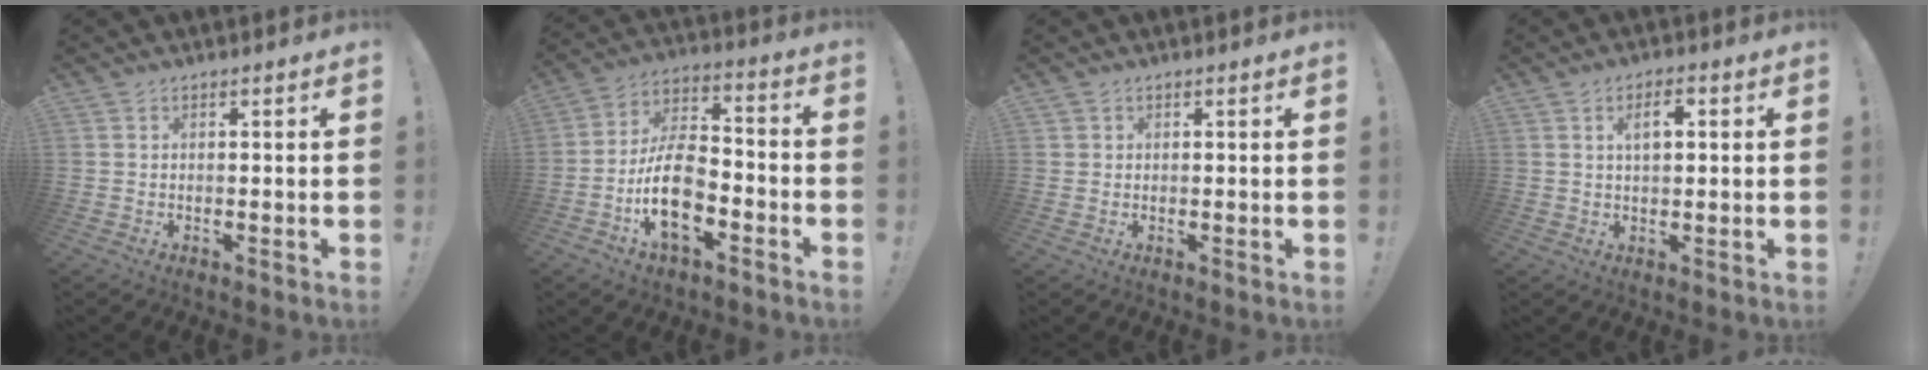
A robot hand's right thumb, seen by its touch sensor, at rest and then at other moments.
{"total": 15.6, "force": [-6.2, 8.5, 11.5], "torque": [-0.224, 0.031, -0.106]}
{"total": 1.1, "force": [0.6, 0.9, 0.1], "torque": [0.001, -0.001, 0.011]}
{"total": 4.9, "force": [1.2, 2.3, 4.1], "torque": [-0.054, 0.000, 0.012]}